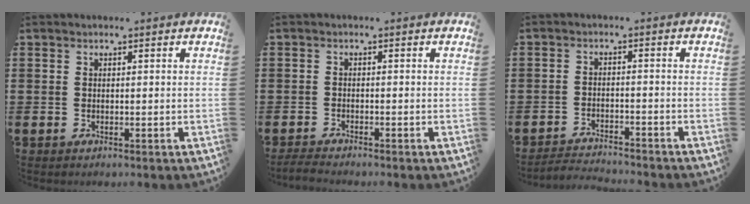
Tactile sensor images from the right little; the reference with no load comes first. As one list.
[{"total": 1.2, "force": [-1.2, 0.0, 0.4], "torque": [-0.009, 0.001, -0.023]}, {"total": 2.5, "force": [-2.5, -0.1, -0.1], "torque": [-0.003, 0.002, -0.055]}]